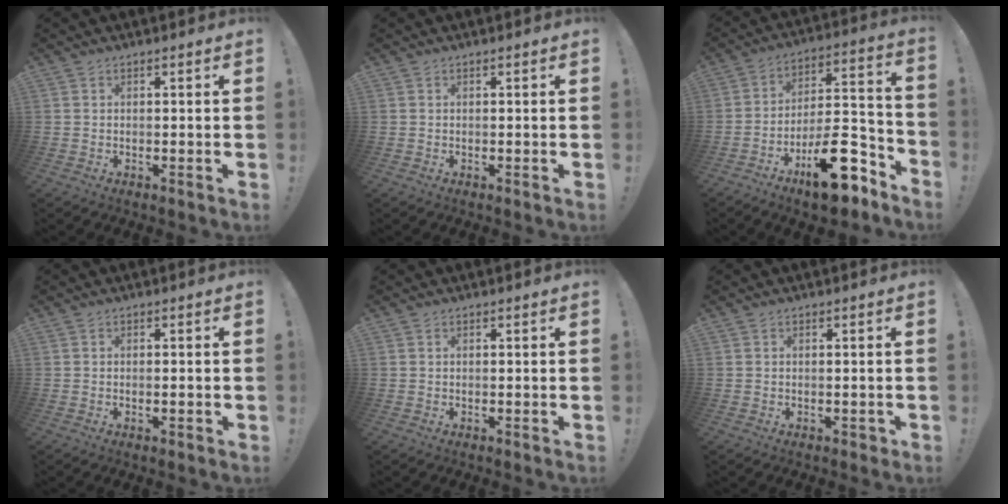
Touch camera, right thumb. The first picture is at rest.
{"total": 0.0}
{"total": 20.5, "force": [-12.3, 8.0, 14.3], "torque": [-0.189, 0.091, -0.192]}
{"total": 0.9, "force": [-0.4, 0.1, 0.8], "torque": [-0.017, 0.004, -0.005]}
{"total": 0.0}
{"total": 1.3, "force": [-0.2, 1.0, 0.7], "torque": [-0.009, 0.003, -0.003]}